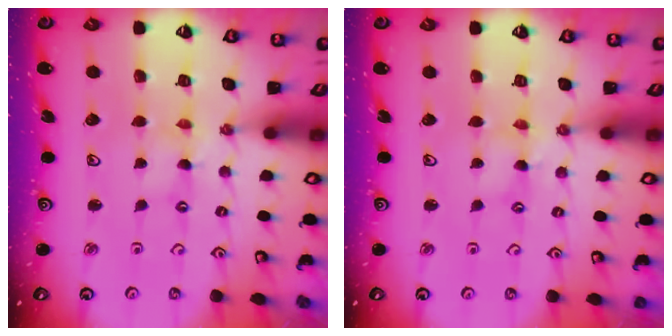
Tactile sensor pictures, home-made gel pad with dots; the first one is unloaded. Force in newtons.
{"total": 1.2, "press": 1.2, "slide": 0.2}